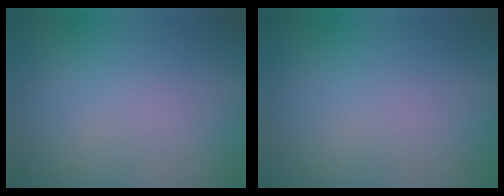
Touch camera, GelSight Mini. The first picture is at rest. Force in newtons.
{"total": 0.0}